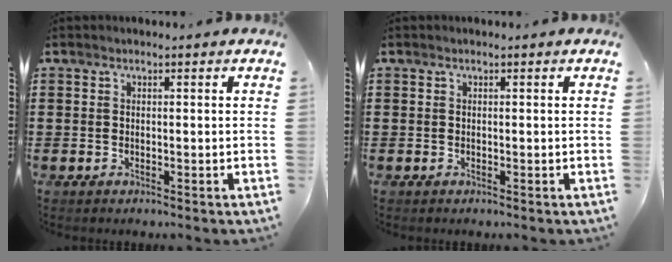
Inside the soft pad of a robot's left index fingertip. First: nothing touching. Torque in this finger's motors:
{"motor_torque": [-0.01, 0.00, 0.01, -0.01]}